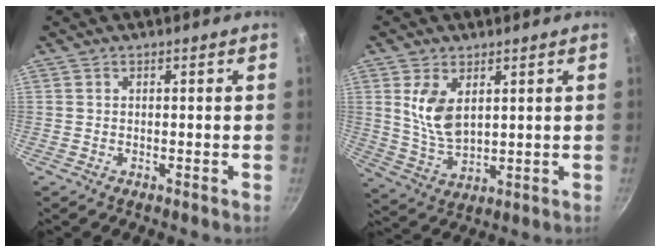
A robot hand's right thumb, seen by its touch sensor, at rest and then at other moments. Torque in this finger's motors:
{"motor_torque": [-0.26, 0.40, 0.70, -0.26, 0.05]}